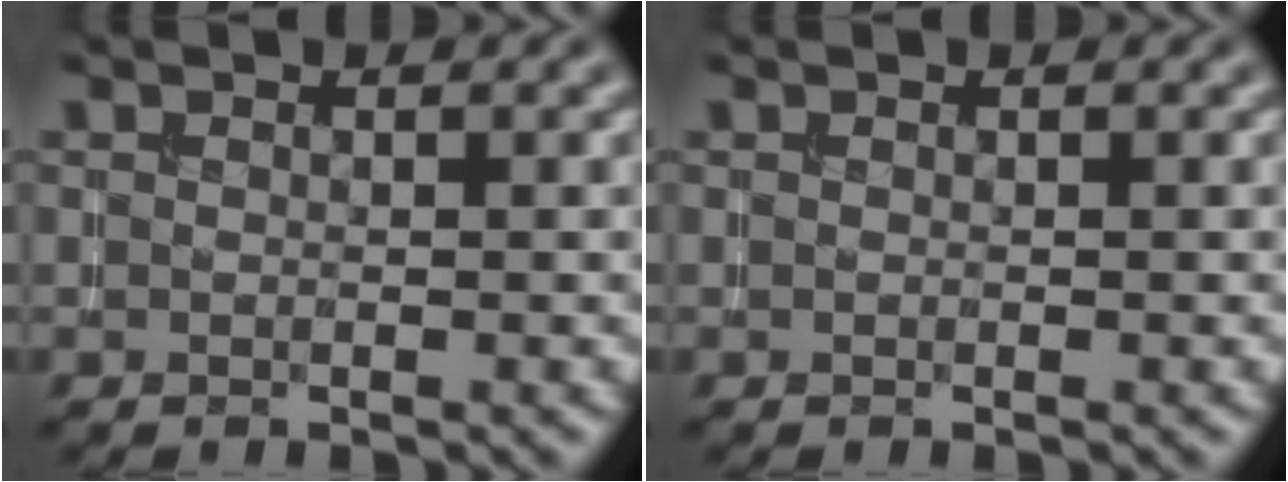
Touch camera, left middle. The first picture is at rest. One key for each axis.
{"total": 0.0}